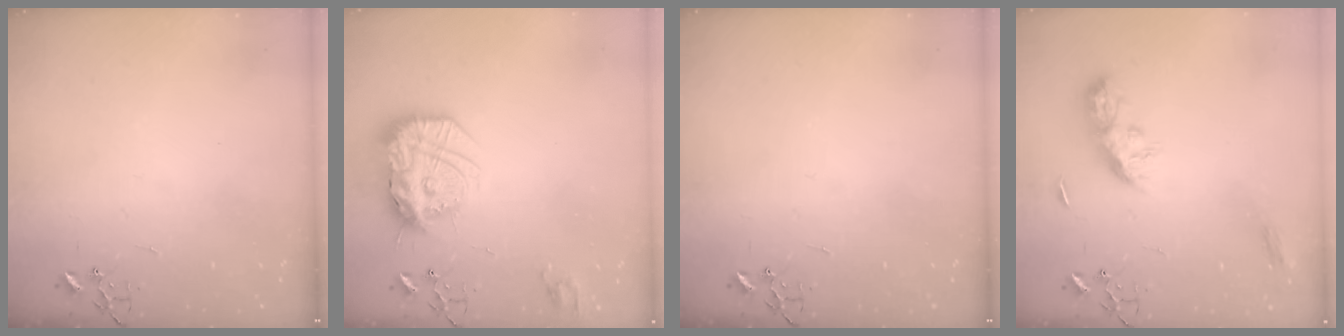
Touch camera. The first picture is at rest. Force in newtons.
{"total": 18.3, "press": 18.2, "slide": 1.9}
{"total": 0.0}
{"total": 9.2, "press": 9.2, "slide": 0.1}